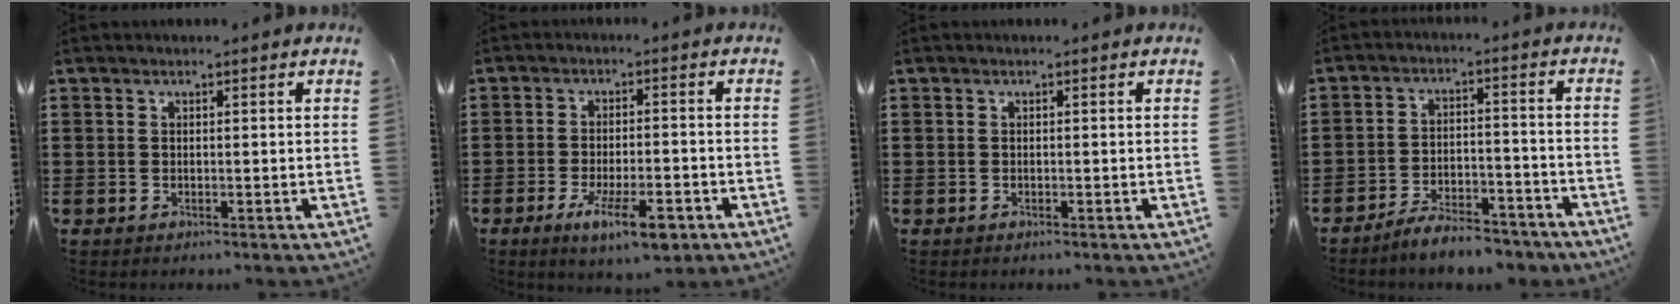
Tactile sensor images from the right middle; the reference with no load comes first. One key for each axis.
{"total": 7.5, "fx": -4.1, "fy": 2.2, "fz": 5.8, "tx": -0.108, "ty": -0.001, "tz": -0.071}
{"total": 0.0}
{"total": 6.0, "fx": -5.8, "fy": 0.8, "fz": 1.2, "tx": -0.015, "ty": 0.013, "tz": -0.111}